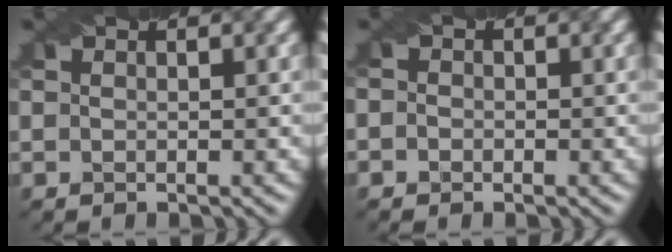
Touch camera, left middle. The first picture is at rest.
{"total": 1.8, "force": [0.1, 1.6, 0.8], "torque": [0.000, 0.018, -0.022]}